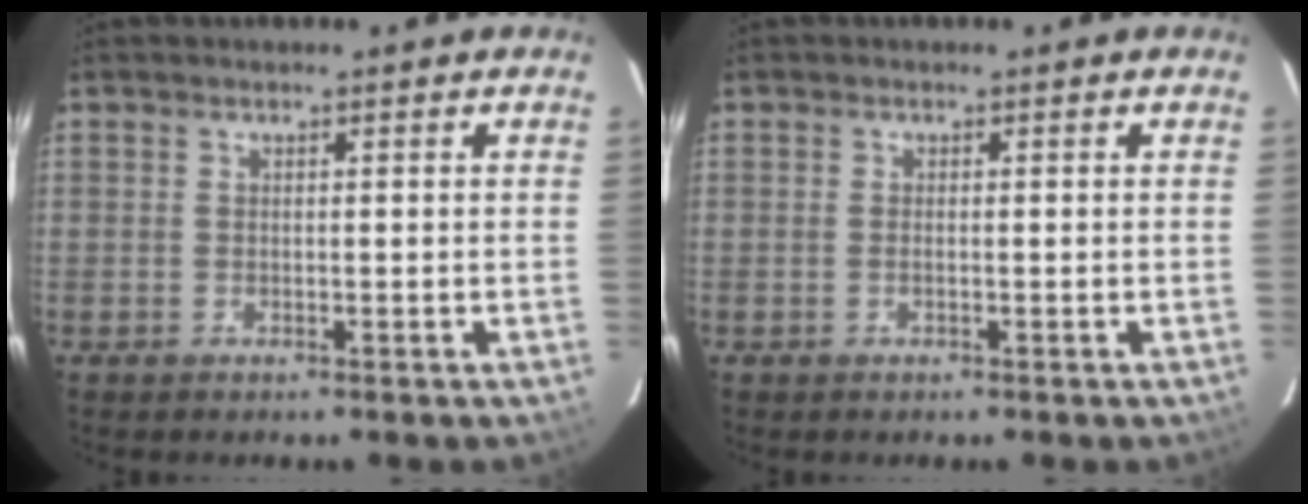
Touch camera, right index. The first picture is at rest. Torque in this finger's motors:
{"motor_torque": [-0.29, 0.01, -0.10, 0.00]}